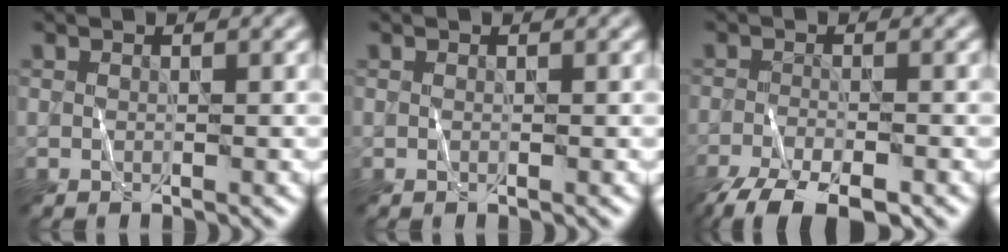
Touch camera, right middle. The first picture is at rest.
{"total": 0.0}
{"total": 7.0, "force": [-5.3, 2.0, 4.2], "torque": [-0.070, -0.027, -0.094]}